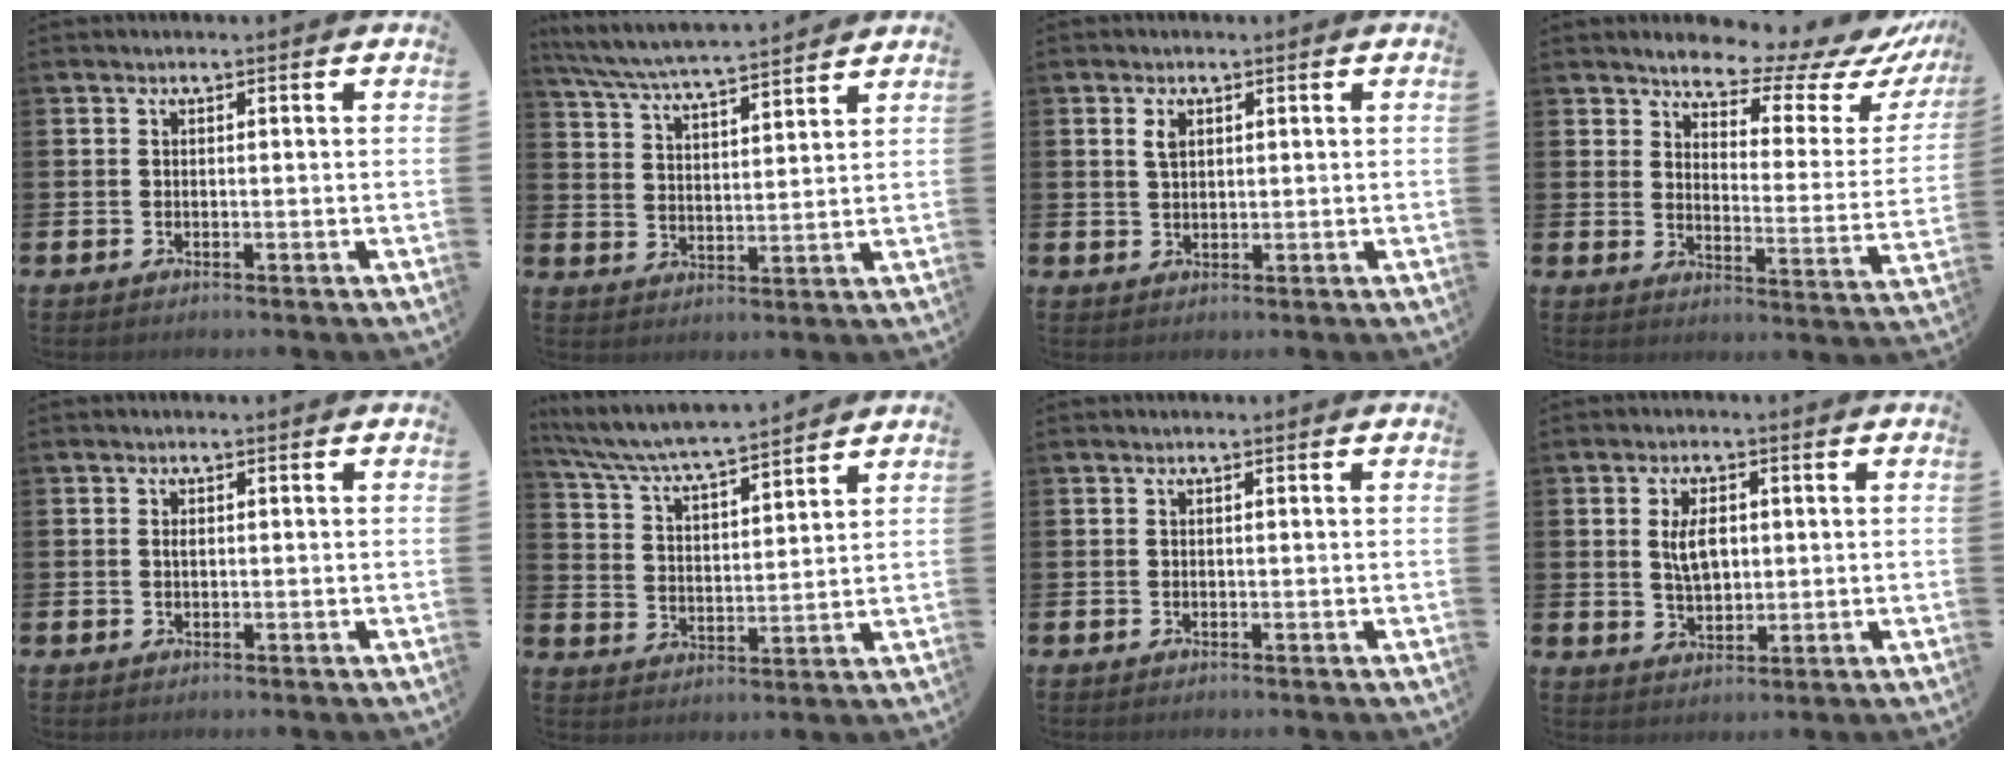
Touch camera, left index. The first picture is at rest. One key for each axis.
{"total": 6.3, "fx": 6.1, "fy": 0.3, "fz": 1.6, "tx": -0.056, "ty": -0.042, "tz": 0.105}
{"total": 1.9, "fx": 1.2, "fy": 1.1, "fz": 0.9, "tx": -0.003, "ty": -0.004, "tz": 0.019}
{"total": 7.3, "fx": 6.8, "fy": 1.6, "fz": 2.3, "tx": -0.051, "ty": -0.060, "tz": 0.111}
{"total": 0.6, "fx": 0.1, "fy": 0.4, "fz": 0.4, "tx": 0.000, "ty": -0.001, "tz": 0.001}
{"total": 6.6, "fx": 6.4, "fy": 0.1, "fz": 1.6, "tx": -0.059, "ty": -0.047, "tz": 0.109}
{"total": 0.0}
{"total": 4.5, "fx": 1.1, "fy": 2.5, "fz": 3.5, "tx": -0.057, "ty": 0.001, "tz": 0.014}